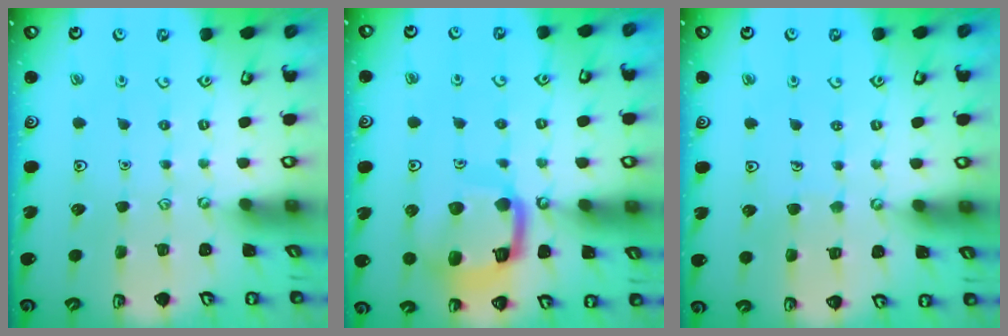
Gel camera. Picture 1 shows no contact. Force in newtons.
{"total": 14.0, "press": 14.0, "slide": 1.2}
{"total": 4.2, "press": 4.2, "slide": 0.3}